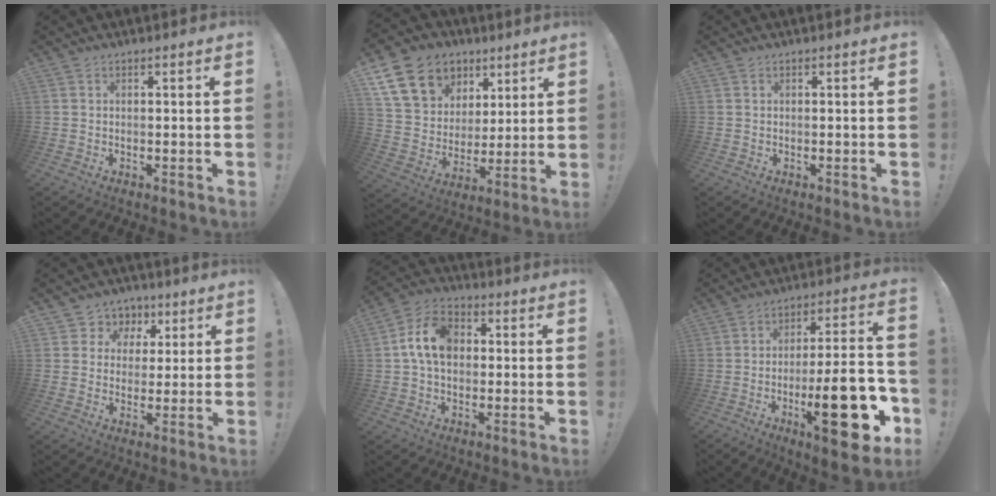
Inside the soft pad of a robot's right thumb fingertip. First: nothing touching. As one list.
[{"total": 17.4, "force": [8.7, 13.3, 7.0], "torque": [-0.114, -0.039, 0.188]}, {"total": 0.0}, {"total": 6.5, "force": [1.6, 6.2, 1.2], "torque": [-0.012, -0.011, 0.032]}, {"total": 11.2, "force": [1.2, 7.9, 7.9], "torque": [-0.149, 0.017, 0.027]}, {"total": 22.9, "force": [-8.2, 6.7, 20.4], "torque": [-0.290, 0.039, -0.119]}]